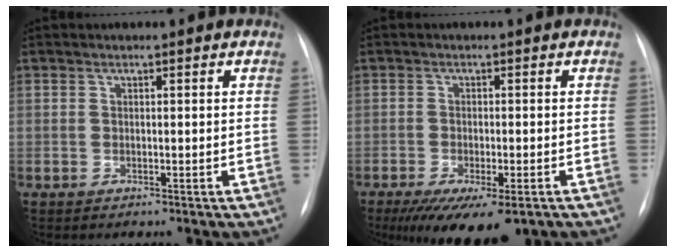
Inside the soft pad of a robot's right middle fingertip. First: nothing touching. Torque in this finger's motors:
{"motor_torque": [1.16, -0.98, 0.39, 0.16]}